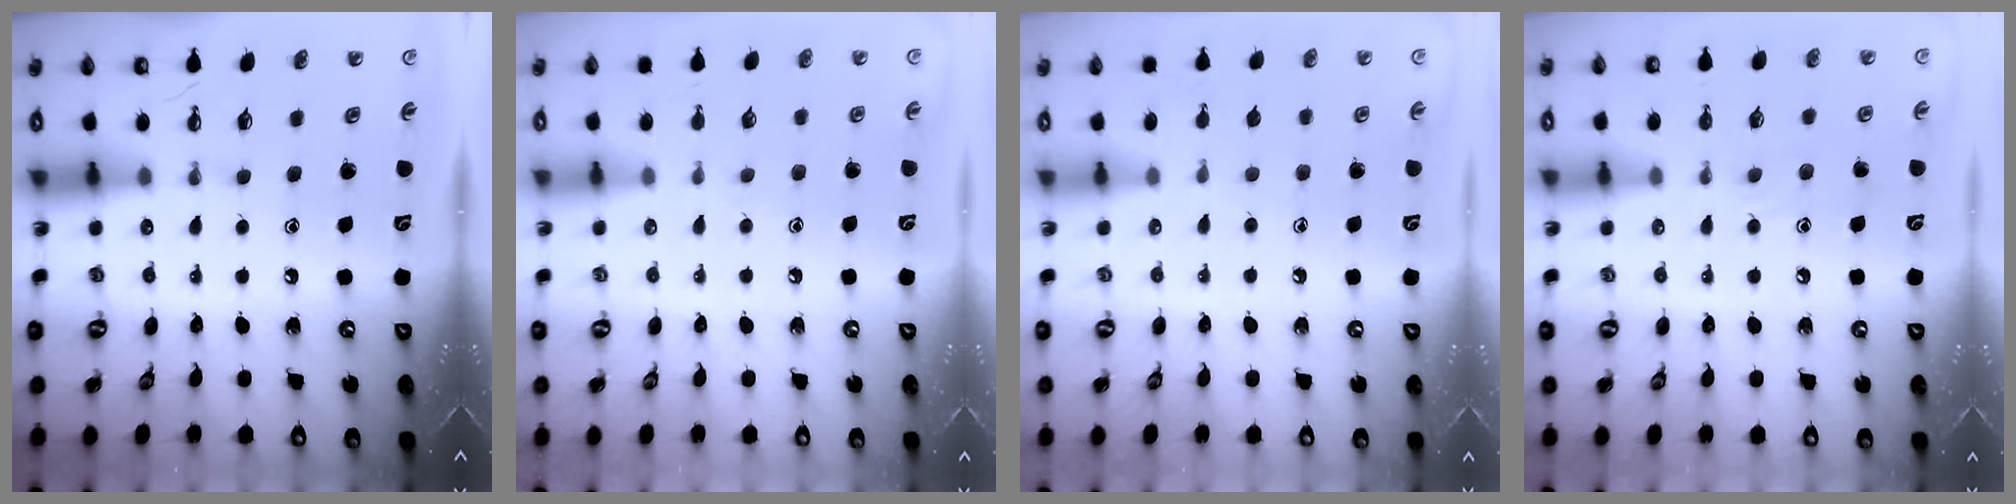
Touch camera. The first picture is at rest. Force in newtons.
{"total": 5.8, "press": 5.8, "slide": 0.7}
{"total": 5.9, "press": 5.8, "slide": 0.5}
{"total": 7.3, "press": 7.2, "slide": 0.8}